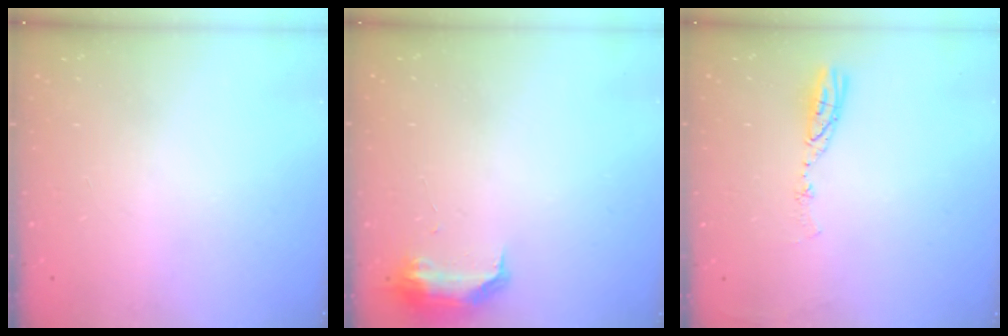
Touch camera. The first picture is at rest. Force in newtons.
{"total": 8.5, "press": 8.4, "slide": 0.9}
{"total": 5.0, "press": 5.0, "slide": 0.6}